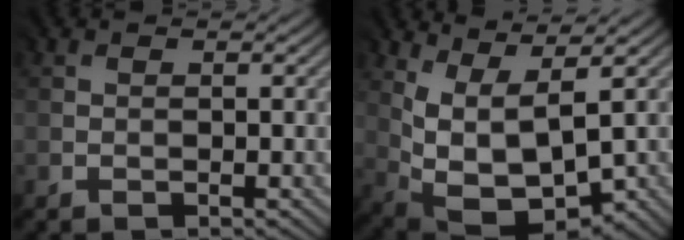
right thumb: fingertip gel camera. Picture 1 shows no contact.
{"total": 9.1, "force": [2.1, 4.9, 7.4], "torque": [-0.155, -0.010, 0.053]}